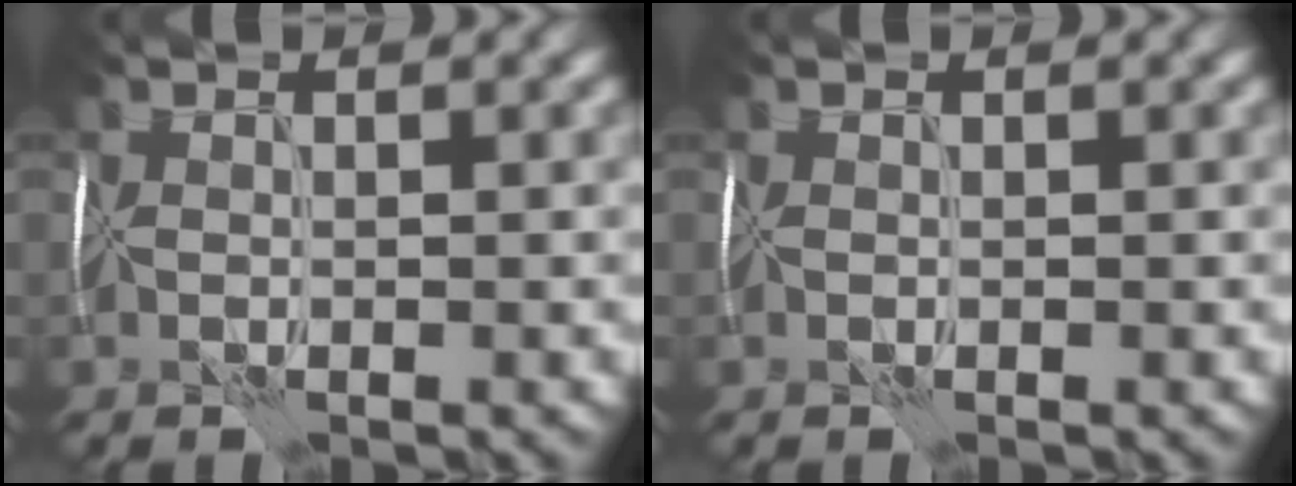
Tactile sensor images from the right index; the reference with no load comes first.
{"total": 0.0}